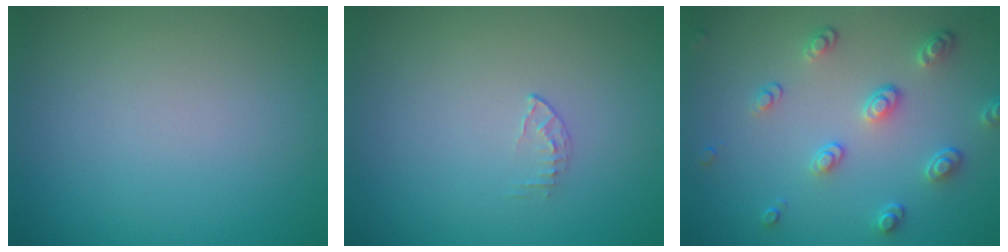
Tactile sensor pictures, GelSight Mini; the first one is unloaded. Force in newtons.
{"total": 0.6, "press": 0.4, "slide": 0.4}
{"total": 3.3, "press": 2.8, "slide": 1.7}